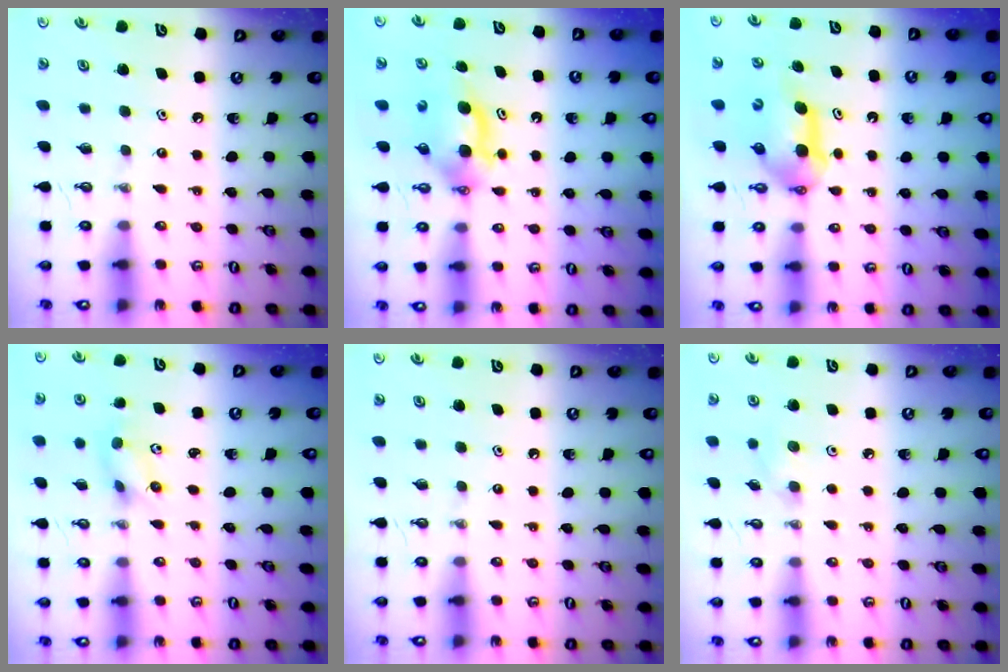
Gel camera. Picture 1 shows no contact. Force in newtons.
{"total": 7.9, "press": 4.8, "slide": 6.2}
{"total": 6.3, "press": 6.1, "slide": 1.4}
{"total": 2.6, "press": 2.4, "slide": 1.0}
{"total": 0.0}
{"total": 5.0, "press": 4.7, "slide": 1.9}